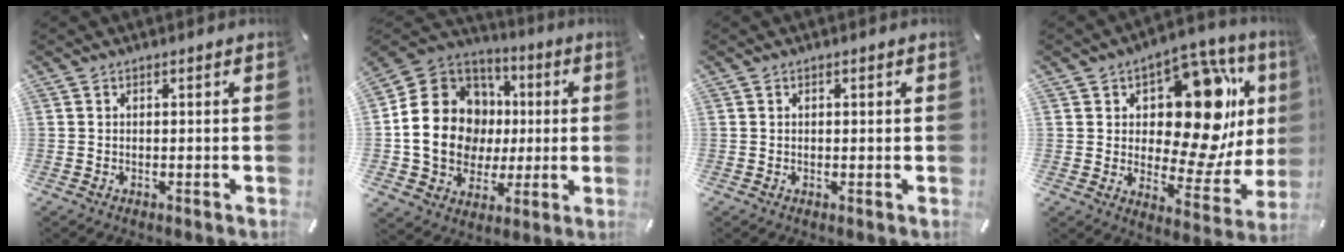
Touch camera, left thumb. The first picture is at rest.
{"total": 20.0, "force": [-0.5, 17.5, 9.8], "torque": [-0.191, 0.002, 0.009]}
{"total": 0.6, "force": [0.1, 0.4, 0.5], "torque": [-0.010, 0.001, 0.001]}
{"total": 21.7, "force": [7.2, 11.6, 16.8], "torque": [-0.227, -0.050, 0.114]}